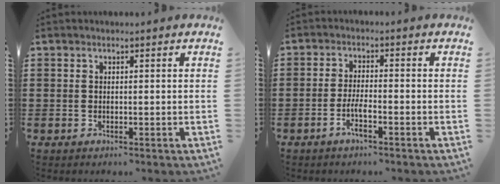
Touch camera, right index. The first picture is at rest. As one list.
[{"total": 3.2, "force": [-1.6, 0.5, 2.7], "torque": [-0.060, -0.005, -0.033]}]